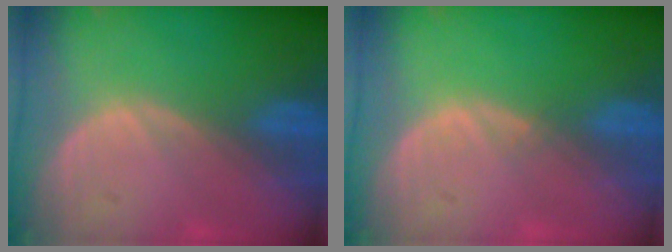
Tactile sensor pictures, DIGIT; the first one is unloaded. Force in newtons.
{"total": 0.5, "press": 0.5, "slide": 0.1}